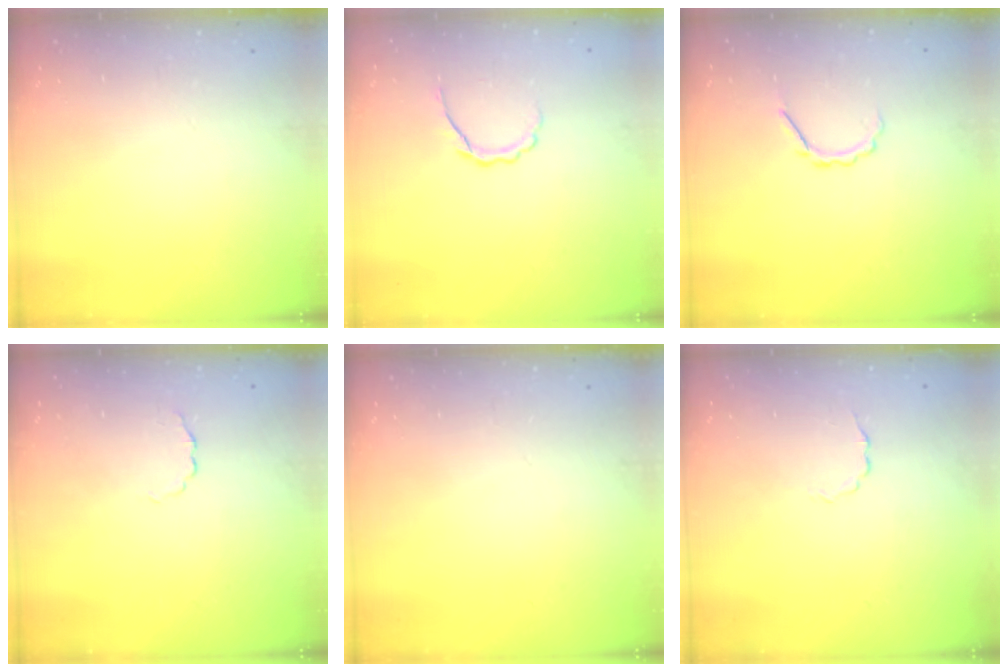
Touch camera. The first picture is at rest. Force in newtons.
{"total": 5.0, "press": 4.9, "slide": 1.1}
{"total": 3.1, "press": 3.0, "slide": 0.7}
{"total": 2.0, "press": 1.9, "slide": 0.5}
{"total": 0.0}
{"total": 2.0, "press": 1.9, "slide": 0.6}